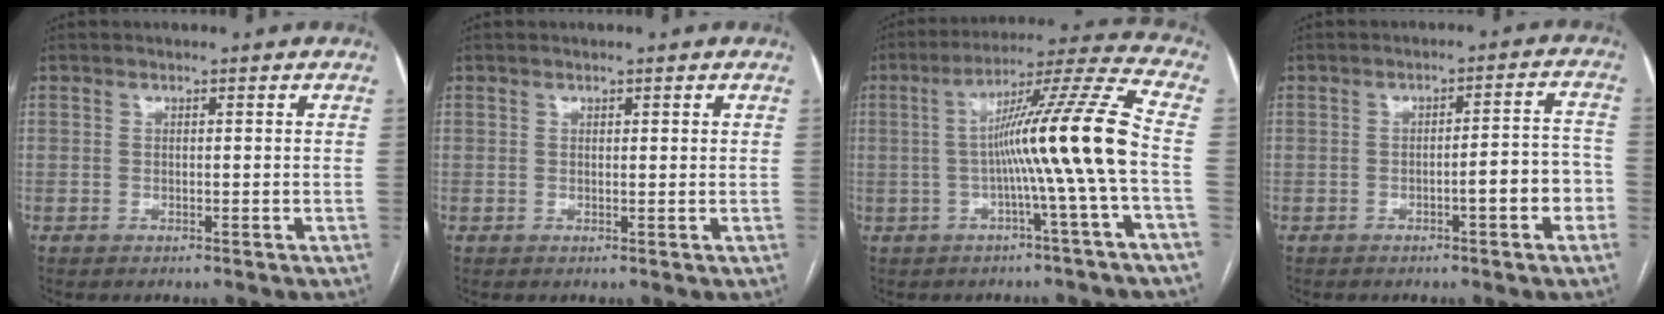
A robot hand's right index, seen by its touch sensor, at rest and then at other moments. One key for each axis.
{"total": 0.6, "fx": 0.4, "fy": 0.2, "fz": 0.5, "tx": -0.008, "ty": 0.000, "tz": 0.005}
{"total": 13.6, "fx": -1.8, "fy": -2.7, "fz": 13.2, "tx": -0.208, "ty": 0.013, "tz": -0.034}
{"total": 5.8, "fx": -2.3, "fy": 1.0, "fz": 5.3, "tx": -0.063, "ty": 0.022, "tz": -0.030}